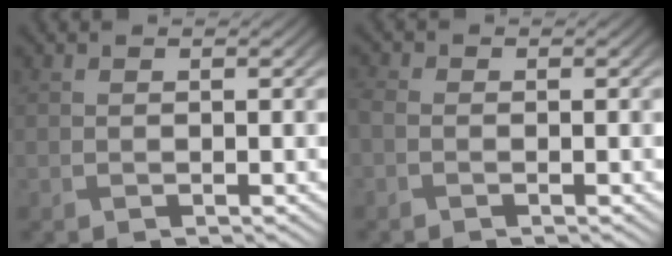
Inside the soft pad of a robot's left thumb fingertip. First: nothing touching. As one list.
[{"total": 2.0, "force": [-0.9, 1.3, 1.2], "torque": [-0.034, -0.001, -0.020]}]